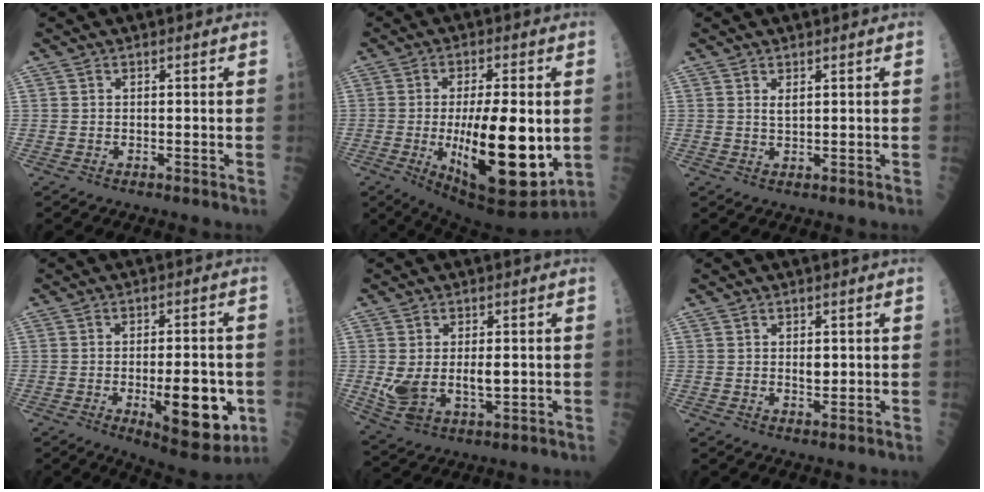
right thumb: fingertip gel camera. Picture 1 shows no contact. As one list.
[{"total": 22.4, "force": [-2.5, 7.6, 20.9], "torque": [-0.327, -0.032, -0.020]}, {"total": 1.2, "force": [0.7, 0.4, 1.0], "torque": [-0.015, -0.006, 0.014]}, {"total": 14.3, "force": [-3.5, 5.4, 12.8], "torque": [-0.150, -0.001, -0.038]}, {"total": 9.2, "force": [0.0, 5.3, 7.5], "torque": [-0.134, -0.010, 0.012]}, {"total": 1.8, "force": [0.4, 1.0, 1.5], "torque": [-0.017, -0.004, 0.007]}]